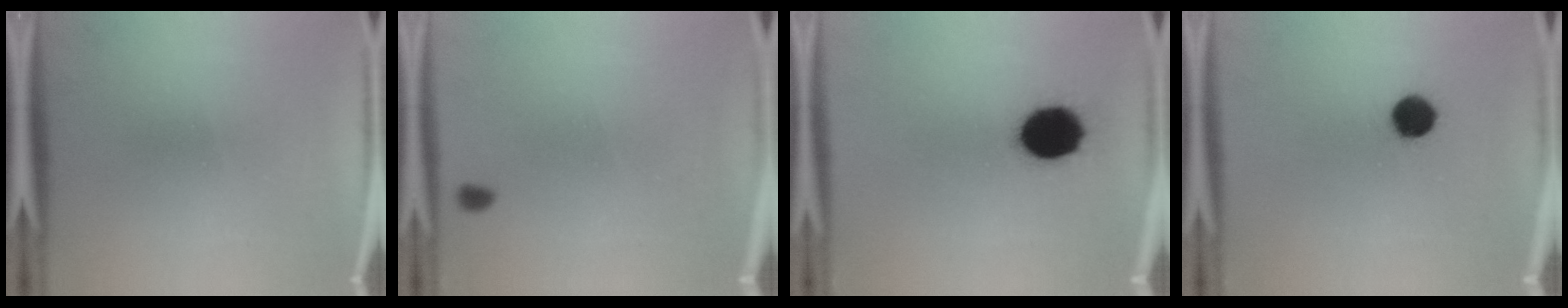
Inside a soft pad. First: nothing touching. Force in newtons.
{"total": 0.7}
{"total": 13.8}
{"total": 6.8}